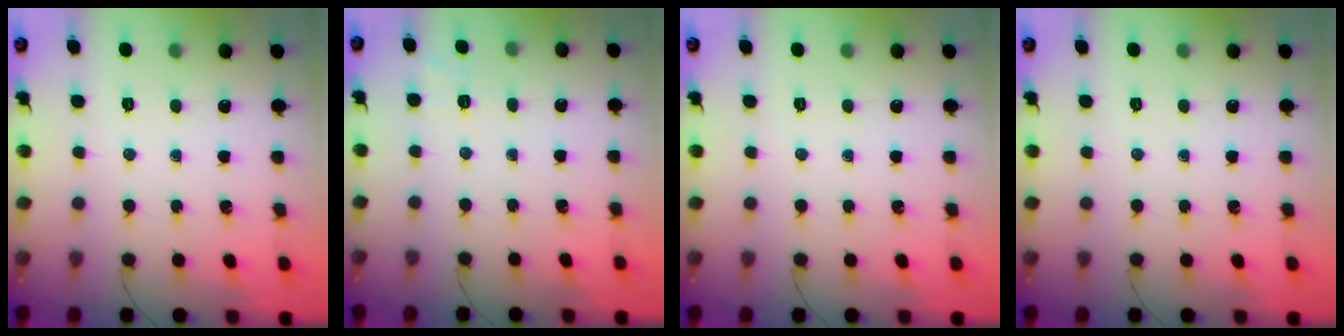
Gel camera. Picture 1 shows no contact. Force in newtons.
{"total": 2.3, "press": 1.5, "slide": 1.8}
{"total": 0.0}
{"total": 0.0}